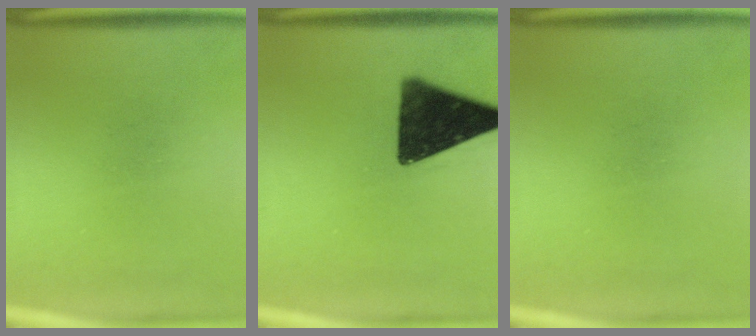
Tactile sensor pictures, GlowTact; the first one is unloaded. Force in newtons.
{"total": 15.0}
{"total": 0.0}